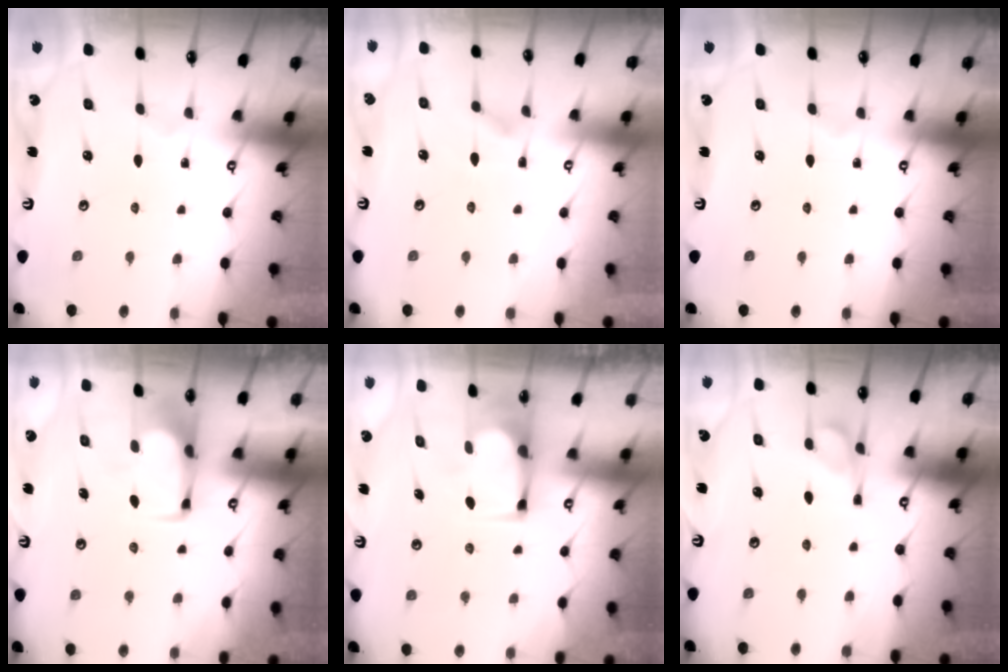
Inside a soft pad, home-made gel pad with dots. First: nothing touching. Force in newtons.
{"total": 5.0, "press": 4.8, "slide": 1.4}
{"total": 0.0}
{"total": 1.5, "press": 1.5, "slide": 0.2}
{"total": 2.1, "press": 2.1, "slide": 0.1}
{"total": 5.1, "press": 5.0, "slide": 0.7}